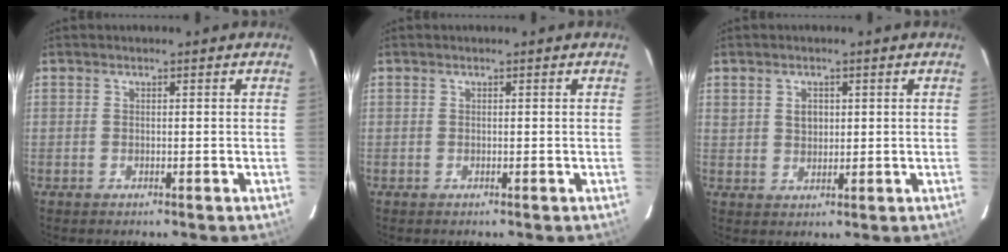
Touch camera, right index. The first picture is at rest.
{"total": 0.0}
{"total": 3.0, "force": [0.9, 2.3, 1.6], "torque": [-0.023, 0.006, 0.018]}